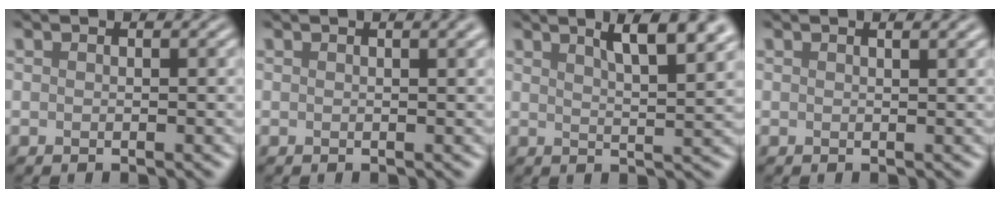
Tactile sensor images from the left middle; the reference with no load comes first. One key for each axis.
{"total": 3.3, "fx": 1.7, "fy": 1.4, "fz": 2.5, "tx": -0.008, "ty": 0.015, "tz": 0.000}
{"total": 6.6, "fx": 4.0, "fy": 1.9, "fz": 5.0, "tx": -0.044, "ty": 0.027, "tz": 0.044}
{"total": 2.1, "fx": 1.3, "fy": 0.8, "fz": 1.4, "tx": -0.001, "ty": 0.003, "tz": -0.003}